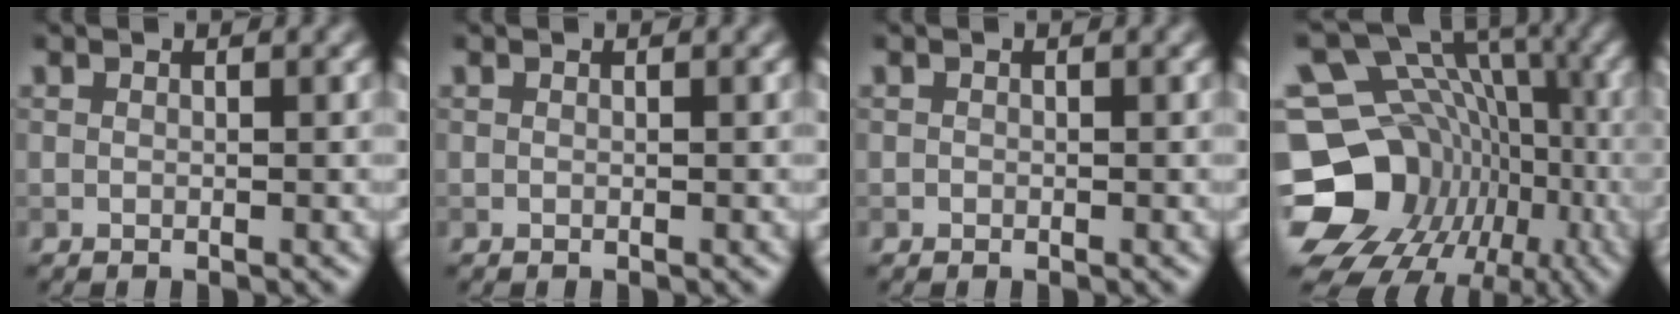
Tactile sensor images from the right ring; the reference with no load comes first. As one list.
[{"total": 0.0}, {"total": 0.0}, {"total": 18.6, "force": [-6.0, 15.0, 9.1], "torque": [-0.170, -0.001, -0.085]}]